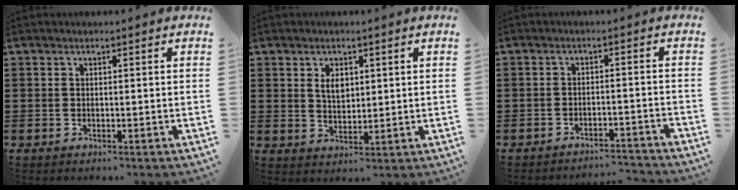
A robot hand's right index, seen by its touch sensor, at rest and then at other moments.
{"total": 3.3, "force": [1.3, 2.0, 2.4], "torque": [-0.045, 0.004, 0.021]}
{"total": 3.0, "force": [-2.9, -0.2, 0.4], "torque": [-0.011, 0.001, -0.062]}